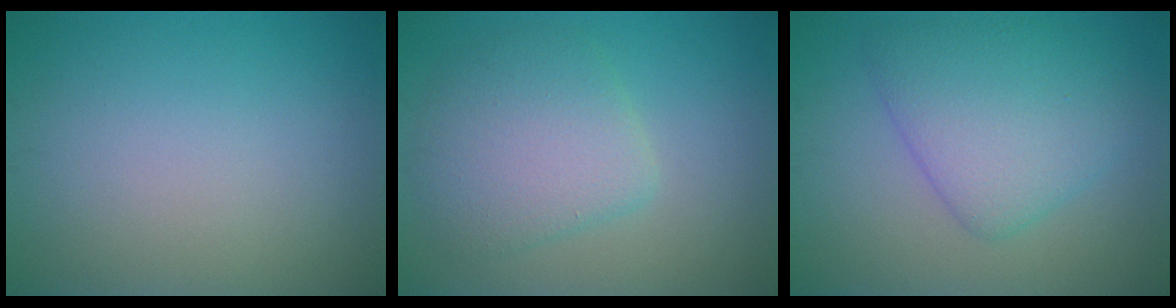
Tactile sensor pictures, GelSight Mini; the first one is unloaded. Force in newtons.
{"total": 4.9, "press": 4.9, "slide": 0.3}
{"total": 5.7, "press": 5.7, "slide": 0.1}